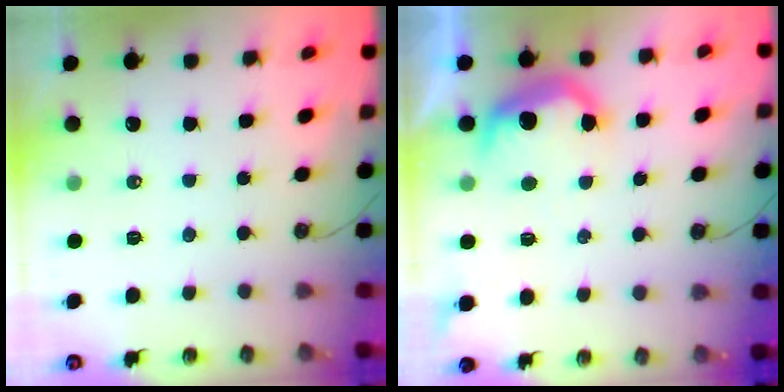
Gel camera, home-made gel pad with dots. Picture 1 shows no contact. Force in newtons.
{"total": 11.9, "press": 11.9, "slide": 0.9}